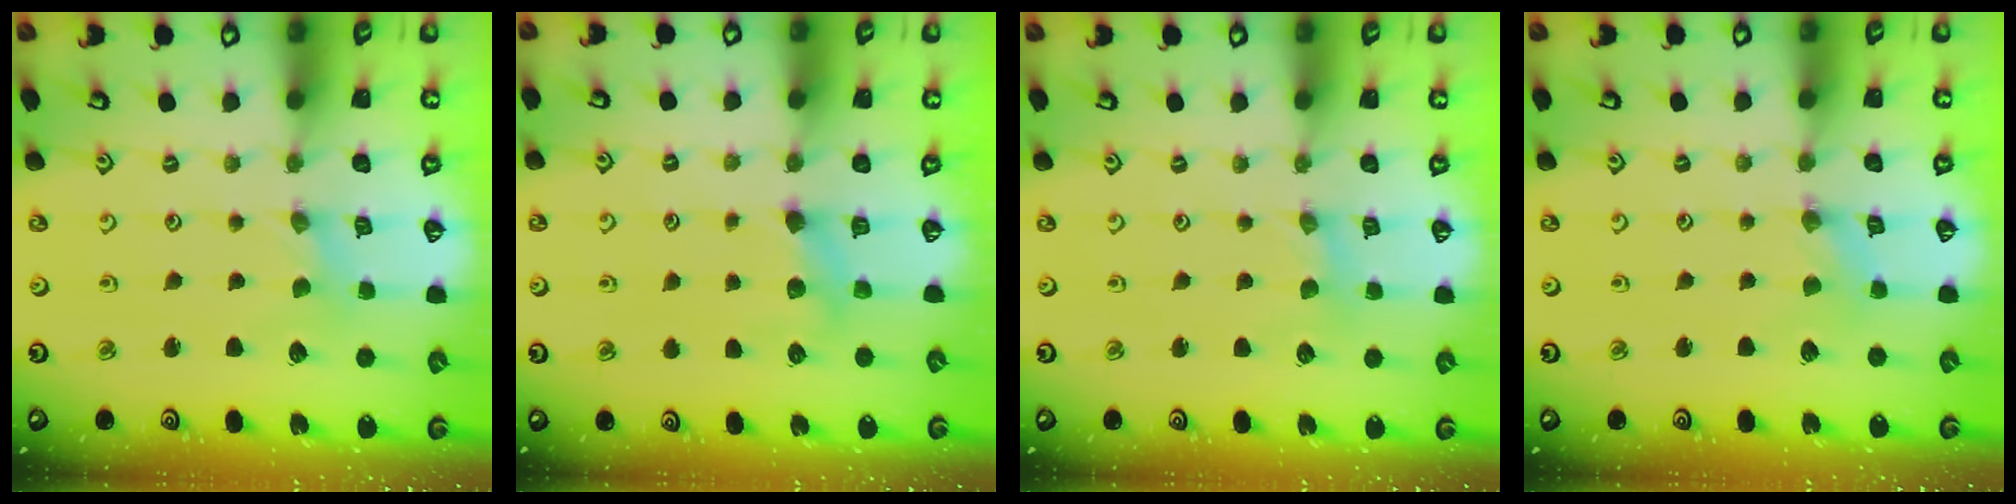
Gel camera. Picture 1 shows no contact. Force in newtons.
{"total": 4.4, "press": 4.3, "slide": 0.8}
{"total": 1.7, "press": 1.7, "slide": 0.2}
{"total": 0.6, "press": 0.6, "slide": 0.2}